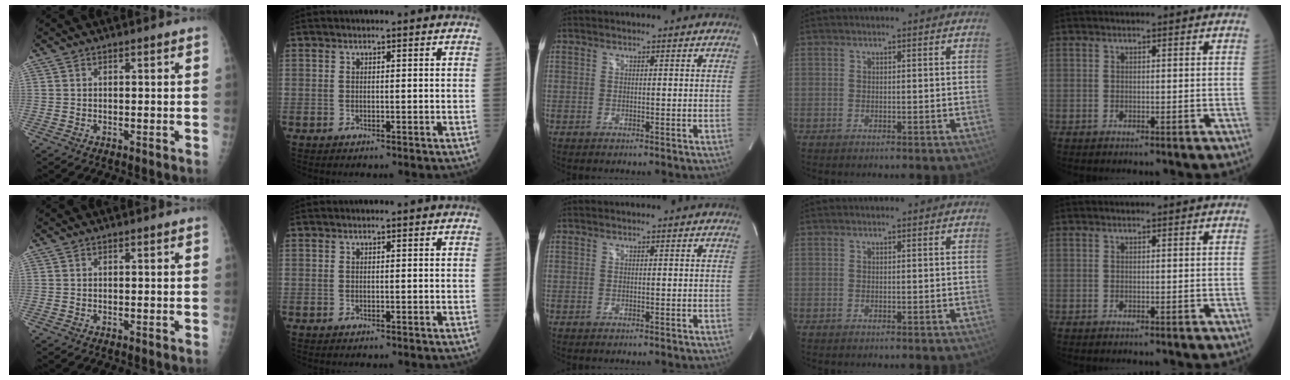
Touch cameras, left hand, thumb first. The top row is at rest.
{}